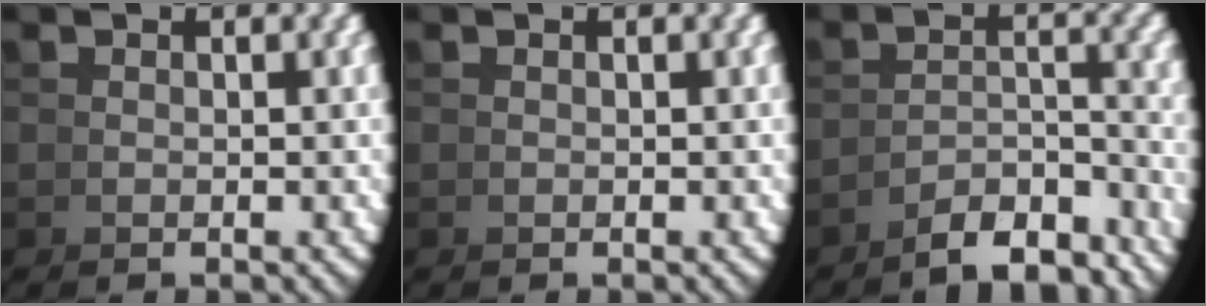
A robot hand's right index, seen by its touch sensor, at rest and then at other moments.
{"total": 0.0}
{"total": 6.7, "force": [-5.8, 1.1, 3.0], "torque": [-0.031, -0.012, -0.087]}